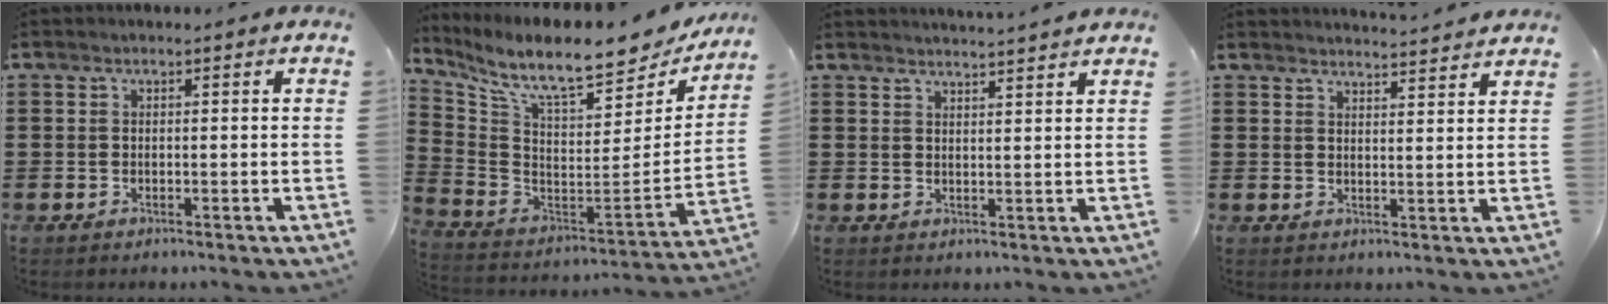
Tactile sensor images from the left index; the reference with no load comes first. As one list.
[{"total": 10.5, "force": [8.7, 1.6, 5.6], "torque": [-0.139, -0.073, 0.147]}, {"total": 2.5, "force": [2.4, -0.6, 0.0], "torque": [-0.006, -0.010, 0.045]}, {"total": 3.0, "force": [3.0, -0.5, 0.1], "torque": [-0.010, -0.017, 0.055]}]